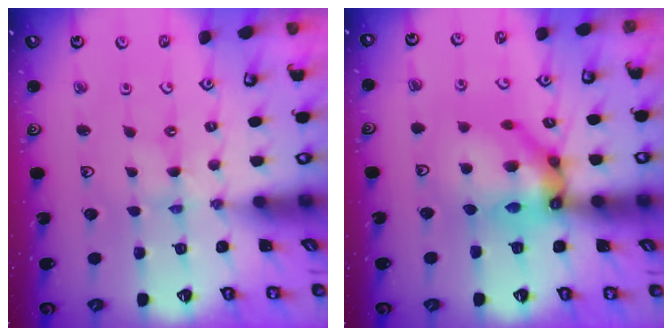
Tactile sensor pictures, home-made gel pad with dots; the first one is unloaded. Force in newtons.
{"total": 16.3, "press": 16.3, "slide": 1.3}